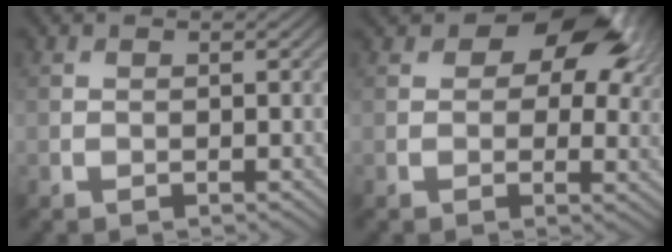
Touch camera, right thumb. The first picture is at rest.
{"total": 11.6, "force": [5.2, 6.6, 8.0], "torque": [-0.108, 0.005, 0.082]}